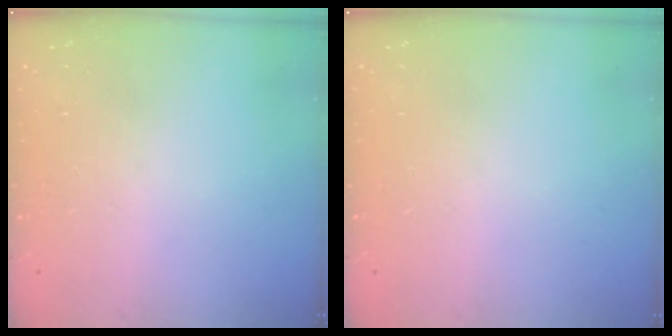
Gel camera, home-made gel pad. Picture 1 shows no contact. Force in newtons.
{"total": 0.0}